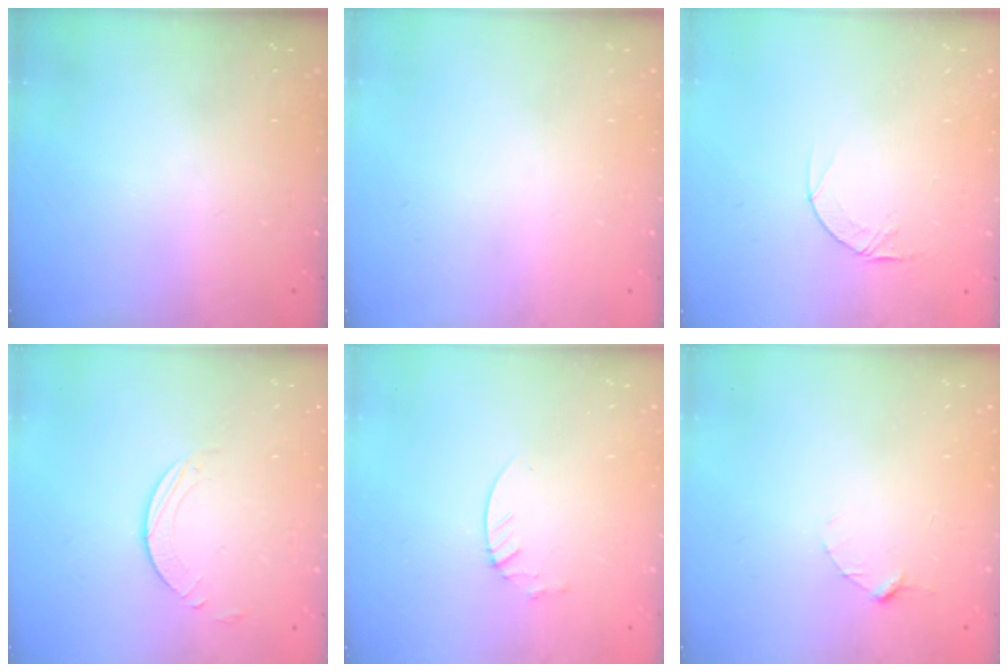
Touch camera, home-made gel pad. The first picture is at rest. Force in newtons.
{"total": 0.0}
{"total": 4.1, "press": 4.1, "slide": 0.4}
{"total": 2.8, "press": 2.8, "slide": 0.2}
{"total": 1.9, "press": 1.9, "slide": 0.2}
{"total": 2.9, "press": 2.9, "slide": 0.3}